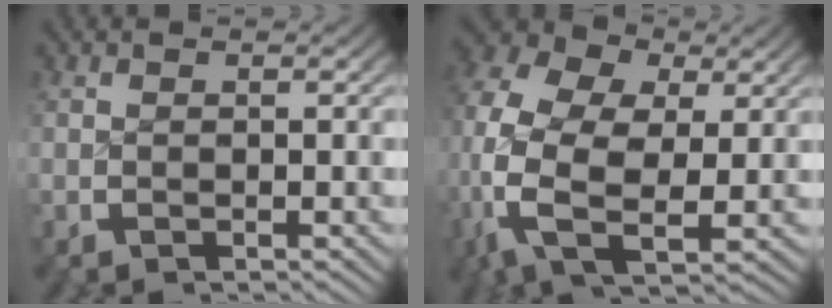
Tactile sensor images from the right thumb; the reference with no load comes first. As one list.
[{"total": 13.4, "force": [0.0, 9.6, 9.3], "torque": [-0.224, -0.049, 0.005]}]